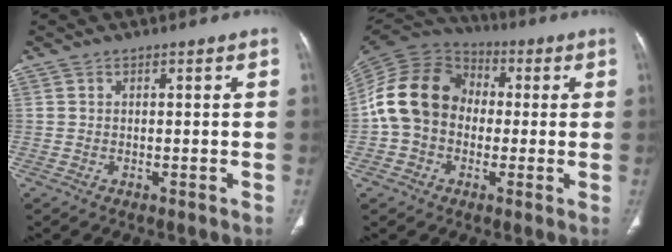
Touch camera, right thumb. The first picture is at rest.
{"total": 15.0, "force": [-0.5, 12.3, 8.6], "torque": [-0.154, 0.035, -0.021]}